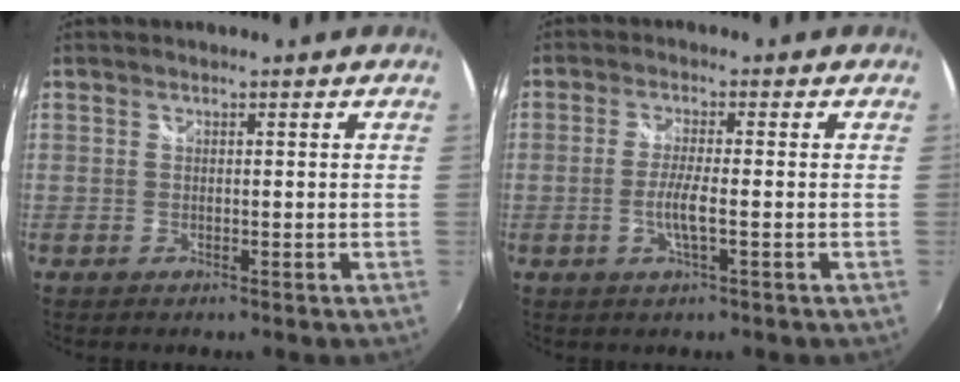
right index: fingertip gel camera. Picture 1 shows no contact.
{"total": 3.9, "force": [-1.2, 0.0, 3.7], "torque": [-0.075, -0.006, -0.024]}